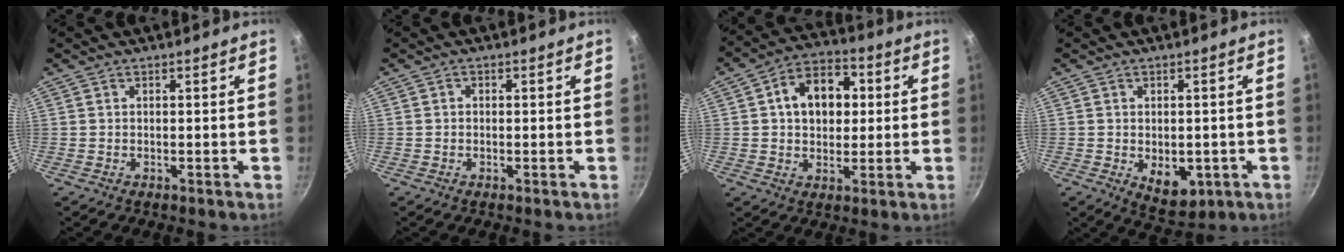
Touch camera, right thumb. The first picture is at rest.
{"total": 0.7, "force": [-0.2, 0.6, 0.3], "torque": [-0.006, 0.004, -0.003]}
{"total": 12.2, "force": [2.1, 8.9, 8.2], "torque": [-0.090, 0.015, 0.021]}
{"total": 7.1, "force": [-1.7, 4.5, 5.3], "torque": [-0.055, -0.007, -0.010]}